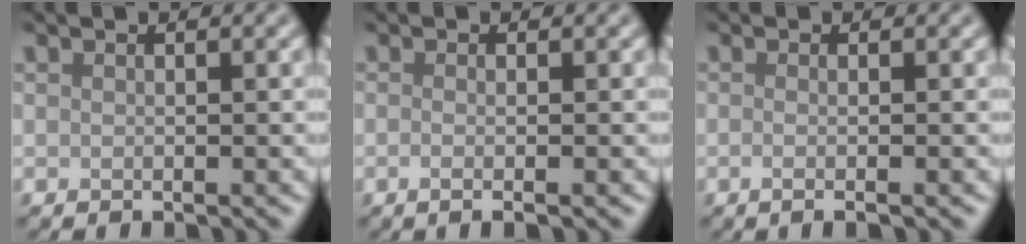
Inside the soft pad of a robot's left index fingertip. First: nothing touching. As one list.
[{"total": 1.7, "force": [-0.3, 0.6, 1.6], "torque": [-0.019, -0.005, -0.011]}, {"total": 2.1, "force": [-0.2, 0.9, 1.9], "torque": [-0.016, -0.004, -0.018]}]